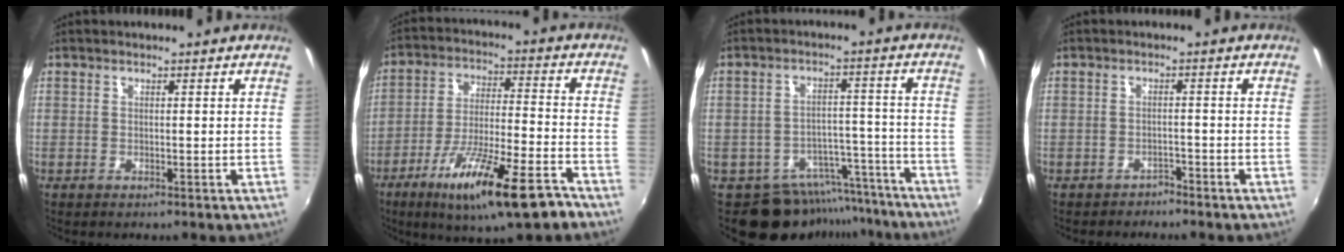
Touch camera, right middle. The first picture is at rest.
{"total": 17.5, "force": [-11.1, 2.5, 13.3], "torque": [-0.241, -0.046, -0.182]}
{"total": 11.9, "force": [-10.2, 5.6, 2.4], "torque": [-0.036, 0.031, -0.127]}
{"total": 2.8, "force": [-2.5, 1.2, 0.3], "torque": [-0.011, -0.006, -0.038]}